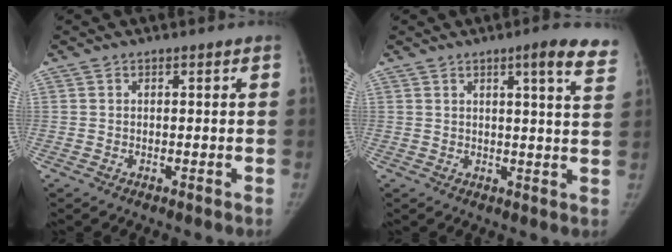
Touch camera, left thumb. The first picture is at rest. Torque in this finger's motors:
{"motor_torque": [0.27, 0.16, 0.19, -0.26, 0.07]}